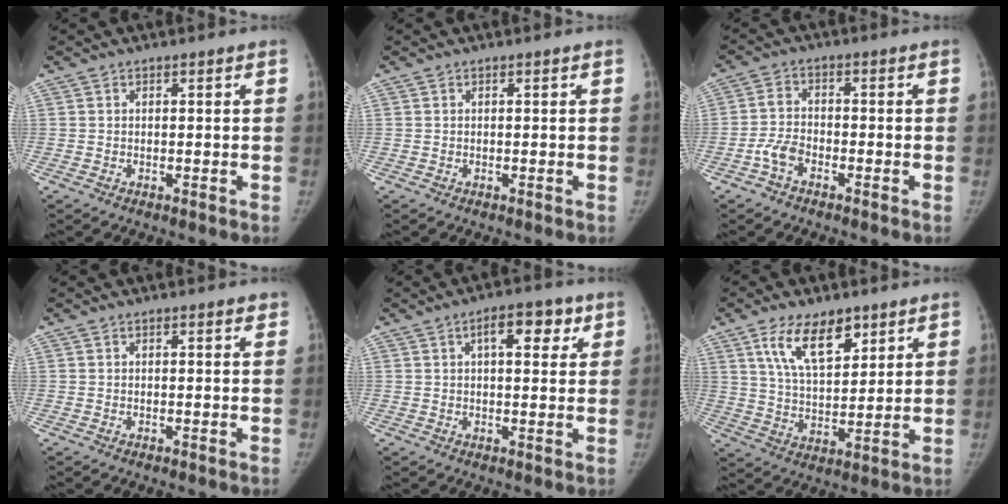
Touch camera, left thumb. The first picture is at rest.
{"total": 0.0}
{"total": 4.5, "force": [-2.6, 2.5, 2.6], "torque": [-0.052, 0.019, -0.054]}
{"total": 0.8, "force": [0.6, 0.3, 0.4], "torque": [-0.004, -0.002, 0.005]}
{"total": 7.3, "force": [3.1, 3.4, 5.7], "torque": [-0.057, -0.002, 0.039]}
{"total": 11.7, "force": [6.6, 5.7, 7.8], "torque": [-0.110, -0.035, 0.126]}